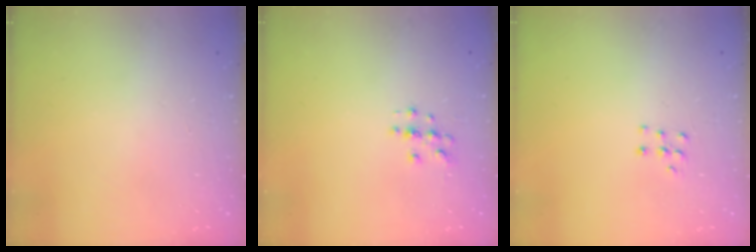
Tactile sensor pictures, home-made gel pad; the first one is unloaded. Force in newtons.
{"total": 3.6, "press": 3.6, "slide": 0.5}
{"total": 4.6, "press": 4.5, "slide": 0.5}